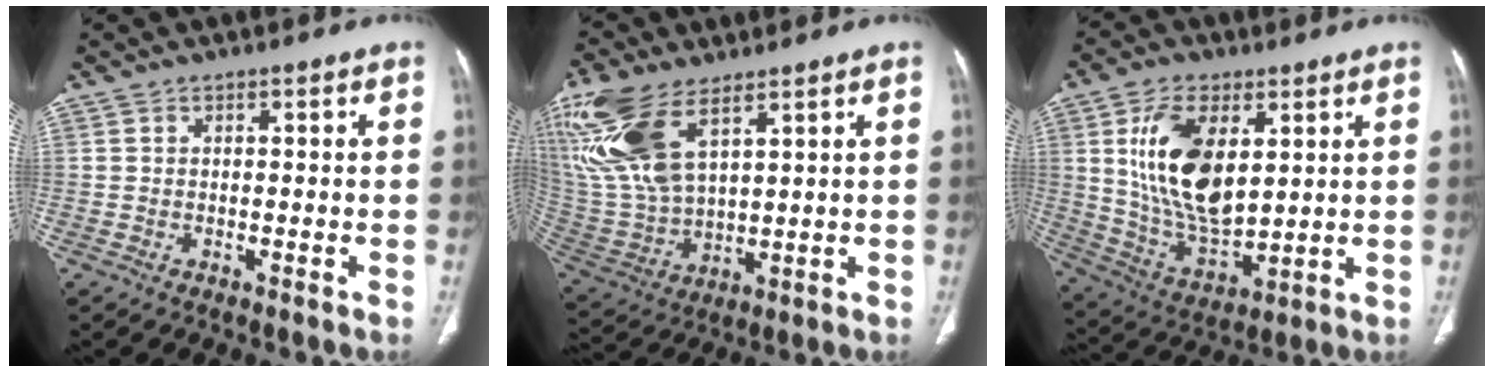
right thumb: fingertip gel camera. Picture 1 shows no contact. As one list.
[{"total": 18.2, "force": [9.3, 8.3, 13.3], "torque": [-0.299, -0.026, 0.198]}, {"total": 17.0, "force": [4.6, 8.9, 13.8], "torque": [-0.246, -0.023, 0.098]}]